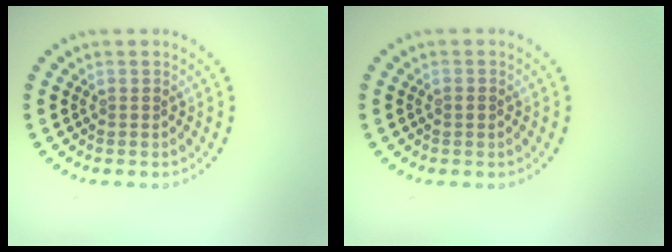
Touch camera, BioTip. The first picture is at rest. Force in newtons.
{"total": 0.8, "press": 0.8, "slide": 0.2}